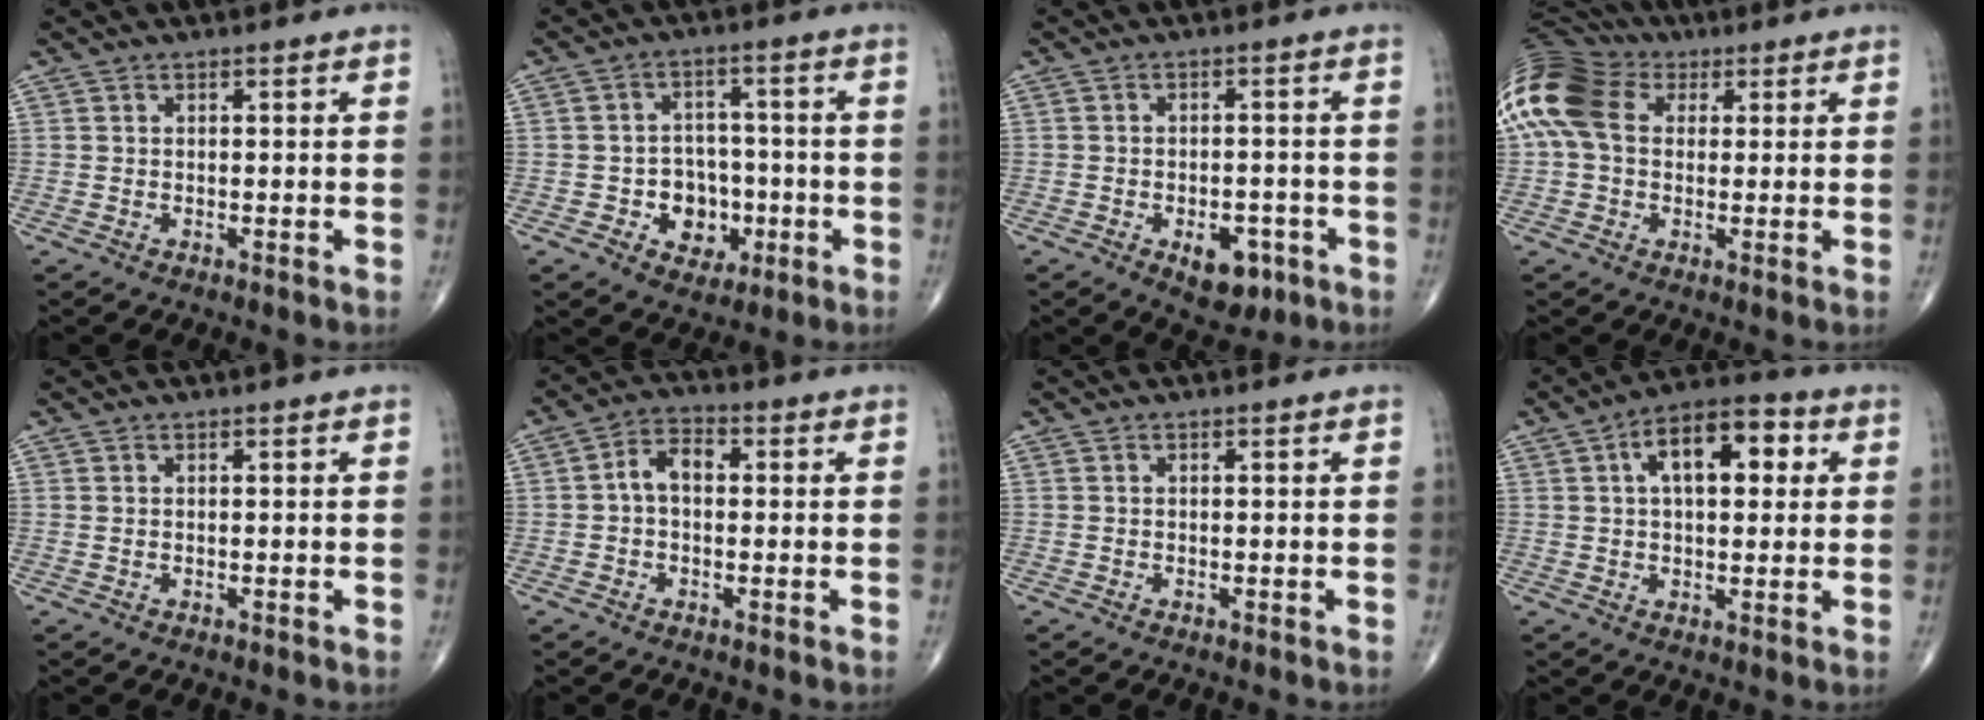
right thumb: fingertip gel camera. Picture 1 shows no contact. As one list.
[{"total": 8.1, "force": [-2.4, 6.7, 4.0], "torque": [-0.017, 0.024, -0.035]}, {"total": 7.0, "force": [-3.2, 4.1, 4.7], "torque": [-0.042, 0.013, -0.037]}, {"total": 16.8, "force": [3.9, 12.4, 10.7], "torque": [-0.238, 0.044, 0.064]}, {"total": 0.0}, {"total": 5.4, "force": [0.1, 3.4, 4.1], "torque": [-0.064, 0.022, -0.006]}, {"total": 0.0}, {"total": 12.2, "force": [3.4, 6.2, 9.9], "torque": [-0.131, 0.020, 0.044]}]